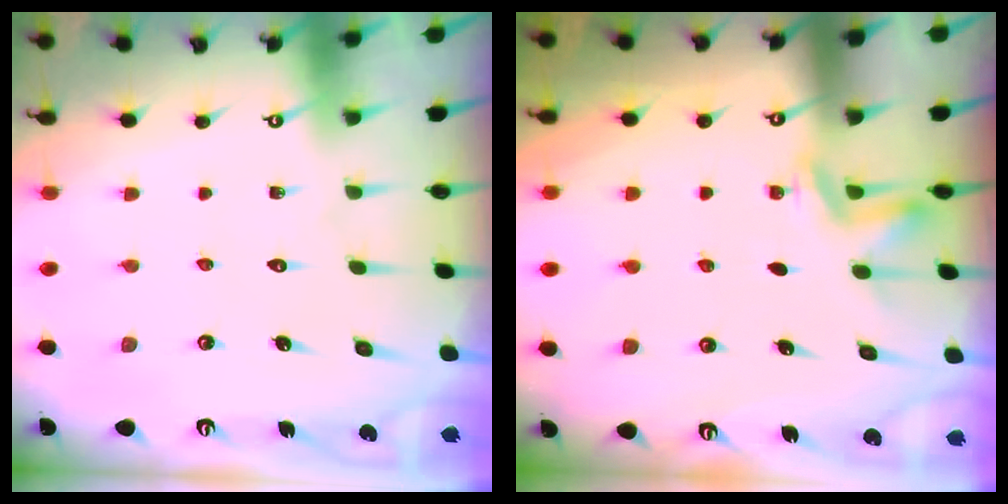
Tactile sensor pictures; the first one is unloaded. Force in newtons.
{"total": 2.0, "press": 1.7, "slide": 1.0}